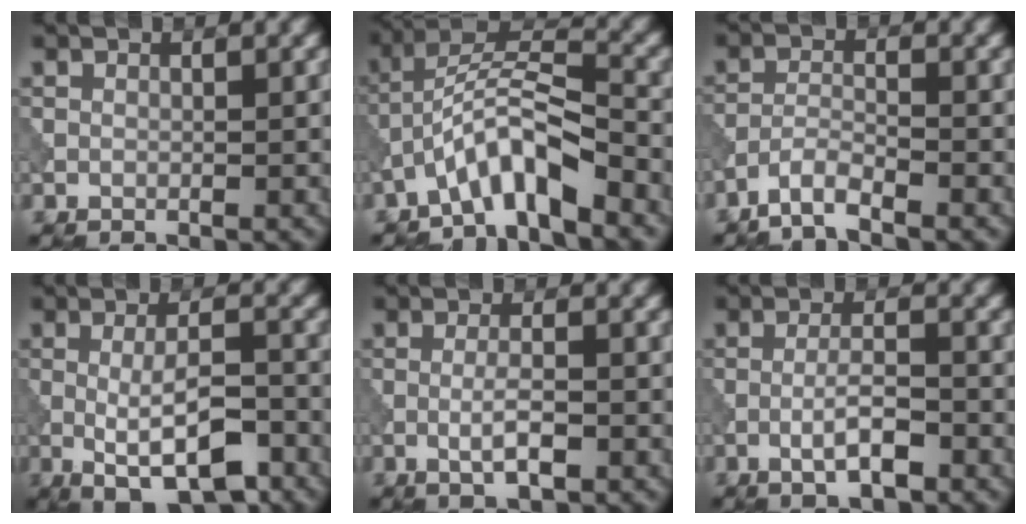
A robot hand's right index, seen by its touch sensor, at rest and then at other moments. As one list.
[{"total": 6.1, "force": [-4.0, 1.3, 4.4], "torque": [-0.080, 0.016, -0.078]}, {"total": 2.6, "force": [-2.2, 0.3, 1.3], "torque": [-0.027, 0.001, -0.054]}, {"total": 6.5, "force": [-2.1, 2.1, 5.8], "torque": [-0.097, -0.005, -0.033]}, {"total": 2.7, "force": [-0.8, 0.6, 2.5], "torque": [-0.047, 0.000, -0.017]}, {"total": 3.4, "force": [-1.4, 0.8, 3.0], "torque": [-0.055, 0.005, -0.029]}]